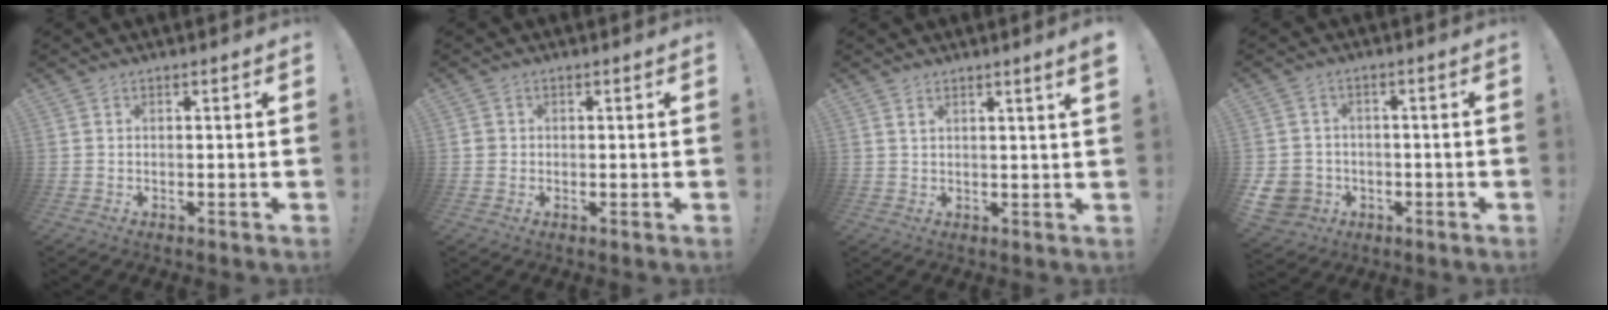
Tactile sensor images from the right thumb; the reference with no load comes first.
{"total": 1.4, "force": [-0.1, 1.4, 0.0], "torque": [-0.006, 0.007, 0.000]}
{"total": 2.8, "force": [1.8, -0.6, 2.0], "torque": [-0.031, -0.009, 0.029]}
{"total": 7.6, "force": [-2.8, 6.7, 2.2], "torque": [-0.050, 0.016, -0.044]}